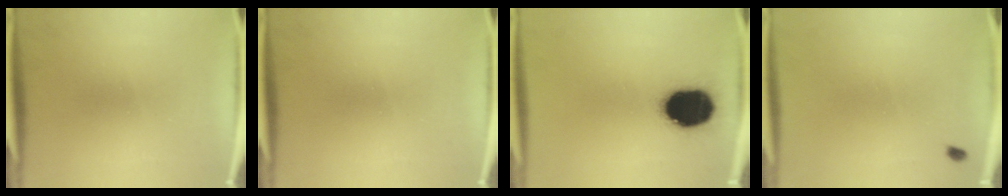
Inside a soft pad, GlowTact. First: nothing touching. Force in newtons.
{"total": 0.0}
{"total": 19.2}
{"total": 0.8}